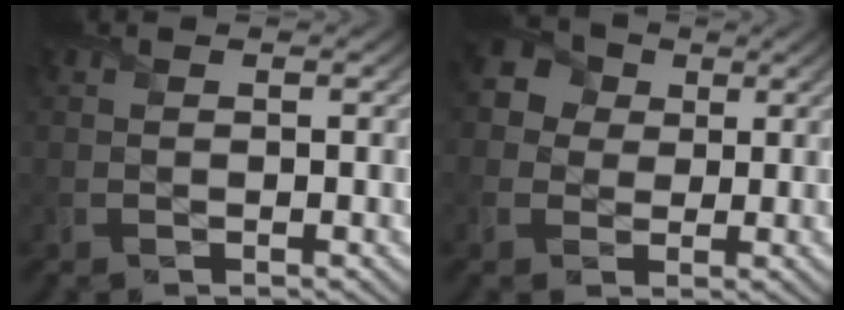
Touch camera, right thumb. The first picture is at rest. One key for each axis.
{"total": 6.5, "fx": 1.9, "fy": 5.6, "fz": 2.6, "tx": -0.078, "ty": 0.025, "tz": 0.011}